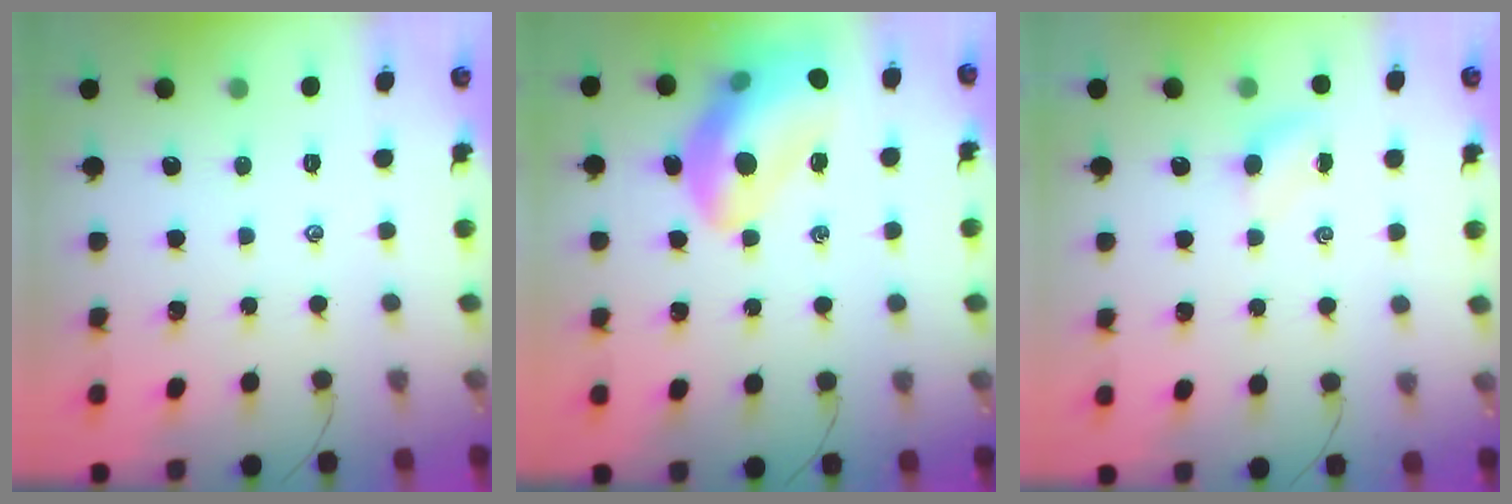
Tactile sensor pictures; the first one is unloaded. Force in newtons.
{"total": 17.1, "press": 16.8, "slide": 3.2}
{"total": 3.5, "press": 3.3, "slide": 1.1}